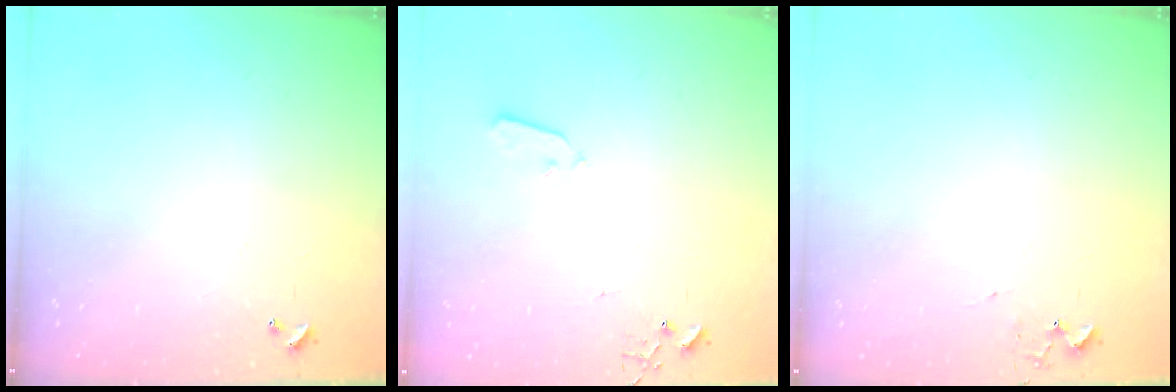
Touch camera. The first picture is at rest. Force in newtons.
{"total": 3.7, "press": 3.7, "slide": 0.1}
{"total": 5.4, "press": 5.4, "slide": 0.7}